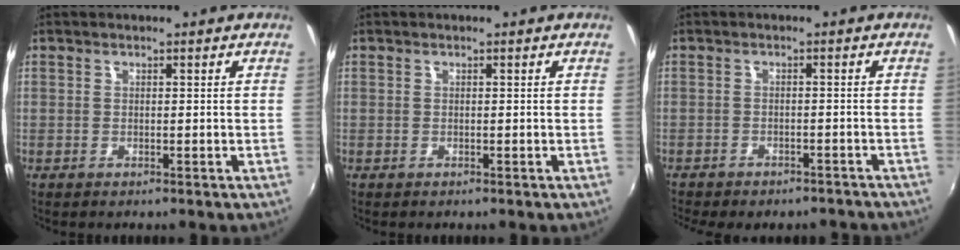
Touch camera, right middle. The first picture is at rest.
{"total": 0.0}
{"total": 9.8, "force": [-8.5, 3.3, 3.7], "torque": [-0.086, -0.017, -0.108]}